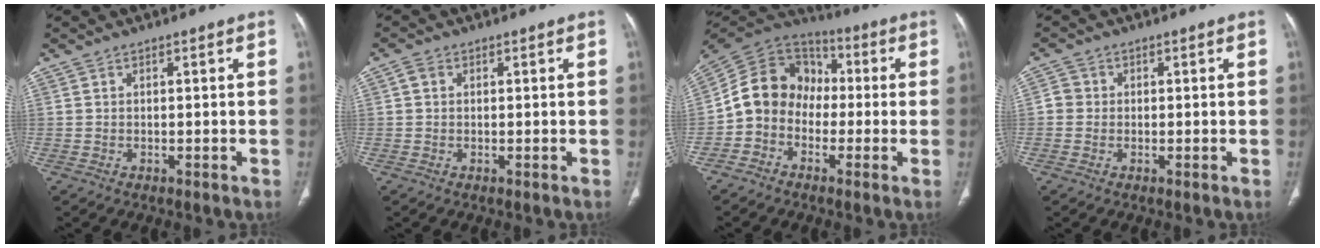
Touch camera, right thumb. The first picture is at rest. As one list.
[{"total": 1.6, "force": [0.3, 1.3, 0.8], "torque": [-0.016, 0.006, 0.006]}, {"total": 12.1, "force": [-2.0, 10.3, 6.1], "torque": [-0.086, 0.049, -0.055]}, {"total": 2.4, "force": [-0.2, 2.2, 0.7], "torque": [0.000, 0.006, -0.009]}]